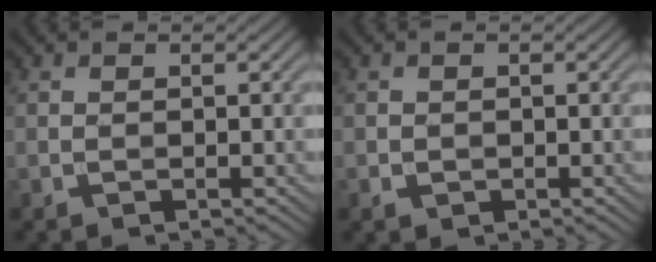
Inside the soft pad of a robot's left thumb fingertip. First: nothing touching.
{"total": 0.9, "force": [-0.2, 0.9, 0.3], "torque": [-0.005, -0.002, -0.005]}